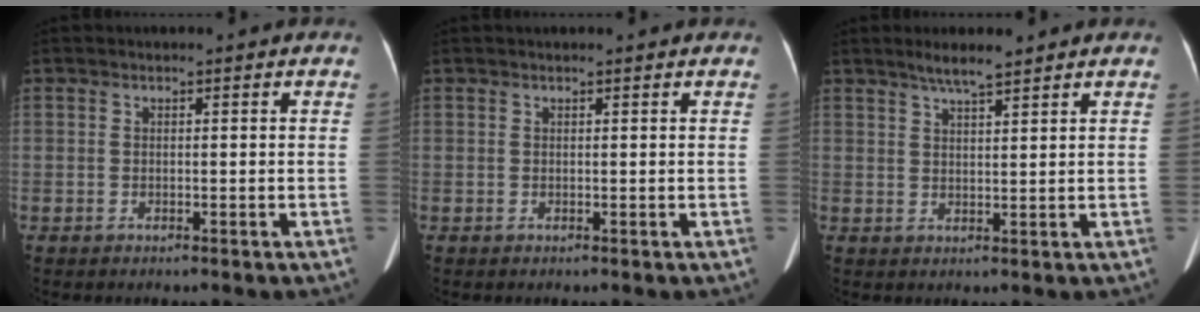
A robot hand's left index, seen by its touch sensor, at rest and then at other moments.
{"total": 2.1, "force": [1.9, 0.2, 0.9], "torque": [-0.010, 0.024, 0.024]}
{"total": 4.1, "force": [3.4, 0.2, 2.4], "torque": [-0.048, 0.008, 0.061]}